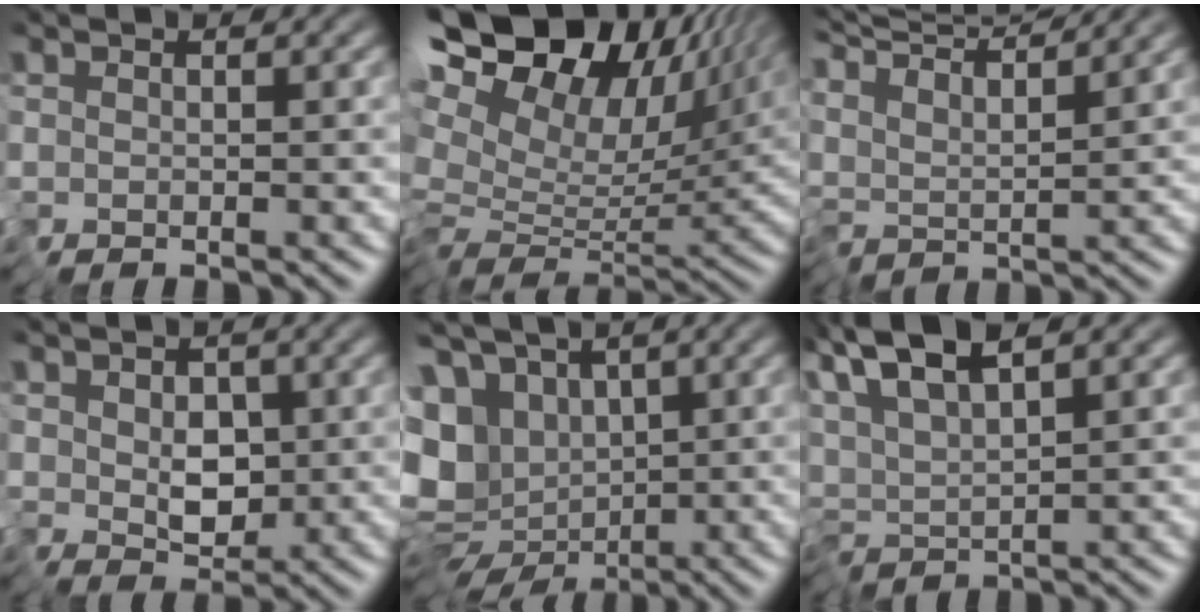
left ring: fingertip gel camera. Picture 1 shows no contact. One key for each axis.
{"total": 16.6, "fx": 8.7, "fy": 9.0, "fz": 10.8, "tx": -0.212, "ty": 0.043, "tz": 0.152}
{"total": 8.0, "fx": 7.6, "fy": 0.3, "fz": 2.4, "tx": -0.071, "ty": 0.020, "tz": 0.128}
{"total": 3.9, "fx": 0.9, "fy": 2.5, "fz": 2.9, "tx": -0.050, "ty": -0.005, "tz": 0.021}
{"total": 15.6, "fx": -1.3, "fy": 12.9, "fz": 8.7, "tx": -0.194, "ty": -0.013, "tz": -0.017}
{"total": 6.7, "fx": 4.6, "fy": 1.4, "fz": 4.7, "tx": -0.115, "ty": 0.022, "tz": 0.088}